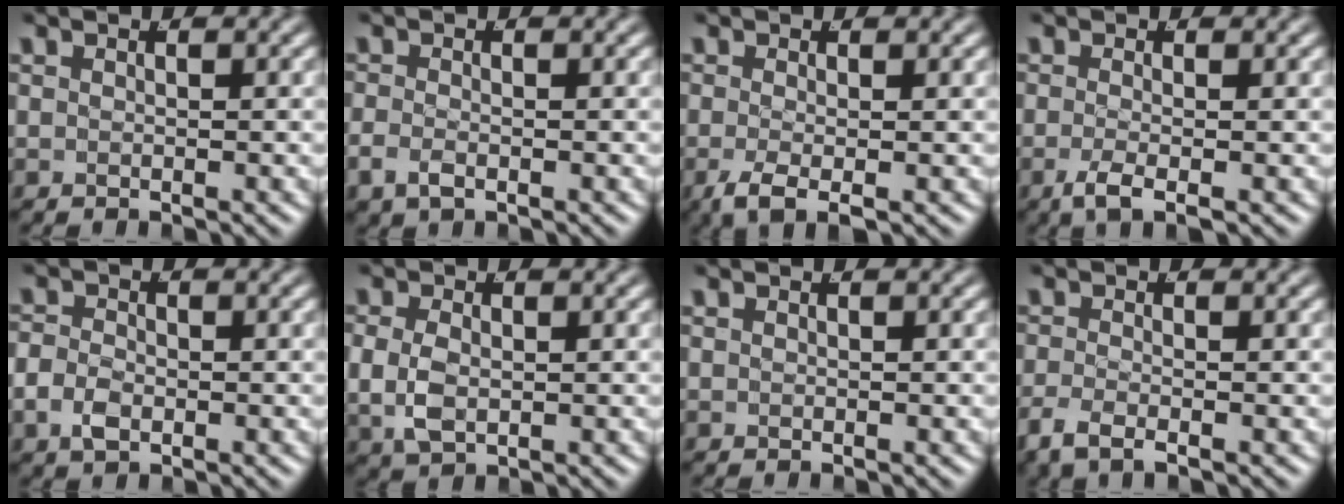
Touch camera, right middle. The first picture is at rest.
{"total": 1.8, "force": [-1.0, 0.9, 1.1], "torque": [-0.030, -0.008, -0.012]}
{"total": 2.8, "force": [-1.7, 0.7, 2.1], "torque": [-0.051, -0.022, -0.017]}
{"total": 2.2, "force": [-1.4, 0.3, 1.7], "torque": [-0.044, -0.015, -0.018]}
{"total": 2.5, "force": [-0.9, 1.9, 1.4], "torque": [-0.036, -0.011, -0.012]}
{"total": 3.2, "force": [-0.1, 2.3, 2.3], "torque": [-0.063, -0.016, 0.012]}
{"total": 0.0}
{"total": 2.4, "force": [-1.7, 0.5, 1.5], "torque": [-0.037, -0.009, -0.026]}